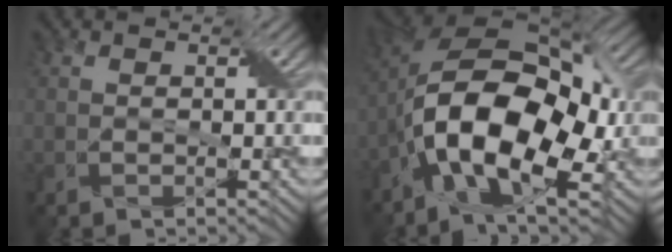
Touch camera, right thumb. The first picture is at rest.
{"total": 16.6, "force": [-3.5, 8.1, 14.1], "torque": [-0.265, -0.003, -0.064]}